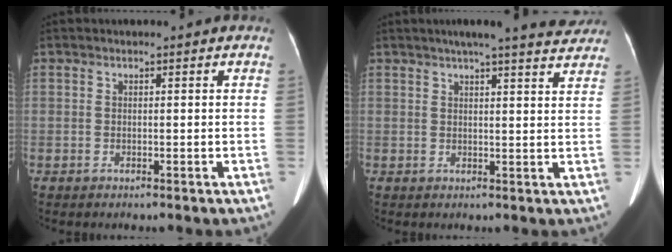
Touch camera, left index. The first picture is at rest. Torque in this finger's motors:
{"motor_torque": [0.08, -0.15, 0.01, 0.01]}